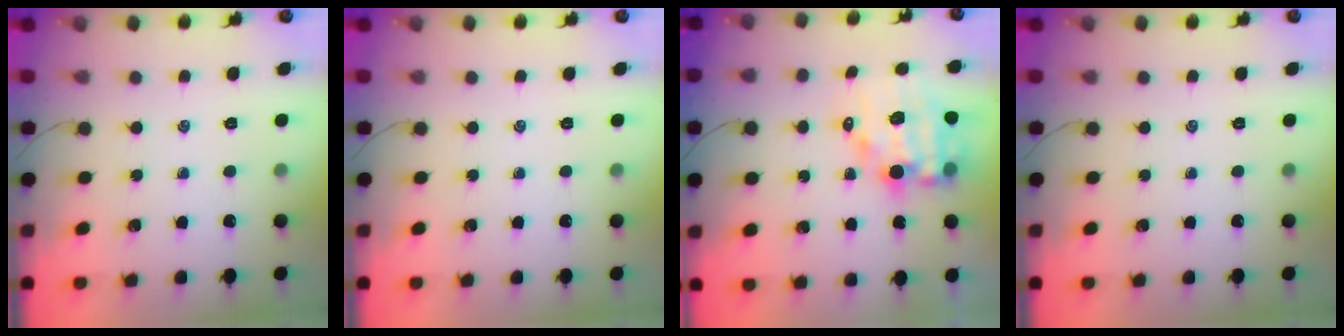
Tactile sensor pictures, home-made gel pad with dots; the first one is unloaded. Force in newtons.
{"total": 0.0}
{"total": 11.2, "press": 10.7, "slide": 3.3}
{"total": 0.0}